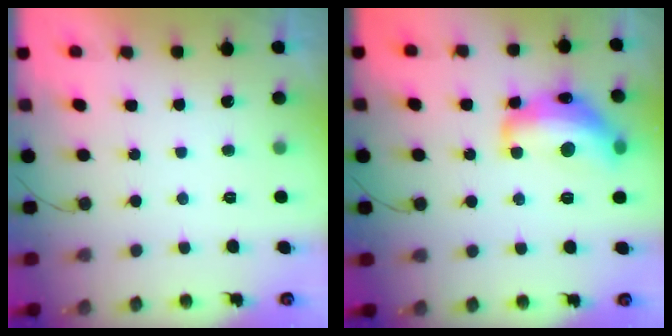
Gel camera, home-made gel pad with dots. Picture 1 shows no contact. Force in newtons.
{"total": 17.4, "press": 17.4, "slide": 0.8}